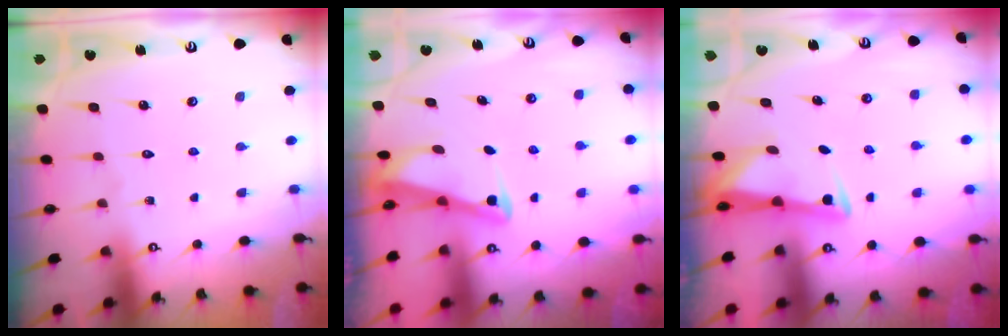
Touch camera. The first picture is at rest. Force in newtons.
{"total": 2.7, "press": 2.7, "slide": 0.3}
{"total": 2.9, "press": 2.9, "slide": 0.4}